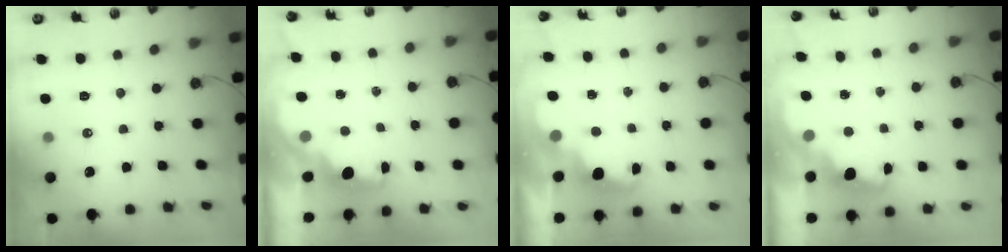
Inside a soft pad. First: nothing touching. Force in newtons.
{"total": 2.2, "press": 2.0, "slide": 0.8}
{"total": 2.5, "press": 2.5, "slide": 0.6}
{"total": 2.5, "press": 2.4, "slide": 0.5}